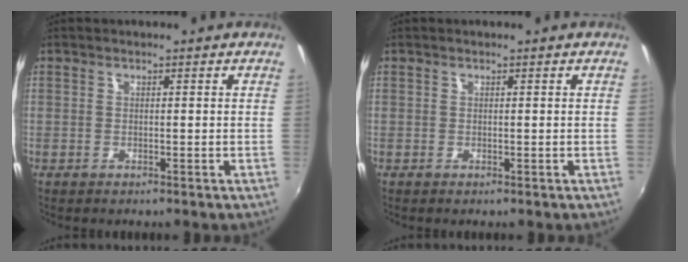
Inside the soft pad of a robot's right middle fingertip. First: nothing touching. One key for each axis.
{"total": 0.0}